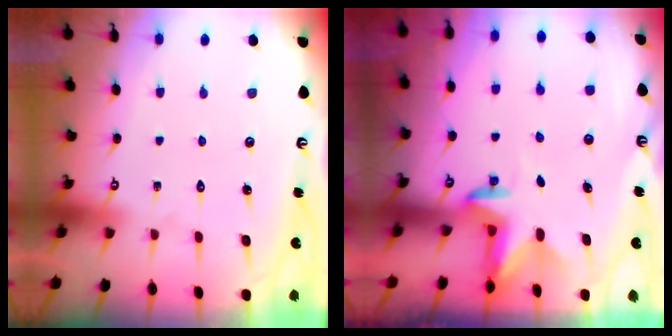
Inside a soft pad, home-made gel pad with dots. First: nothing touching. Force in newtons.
{"total": 3.1, "press": 3.0, "slide": 0.8}